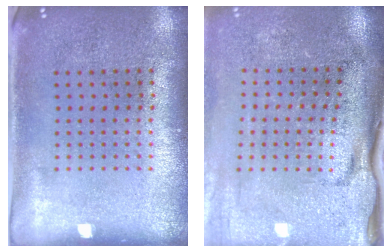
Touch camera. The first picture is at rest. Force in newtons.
{"total": 4.4, "press": 3.6, "slide": 2.5}